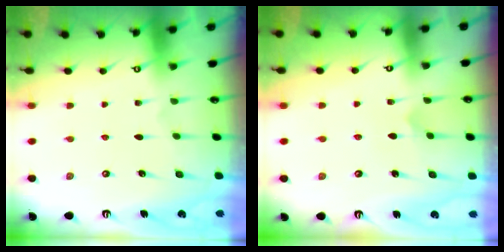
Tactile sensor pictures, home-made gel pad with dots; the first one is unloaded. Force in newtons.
{"total": 4.4, "press": 4.4, "slide": 0.4}